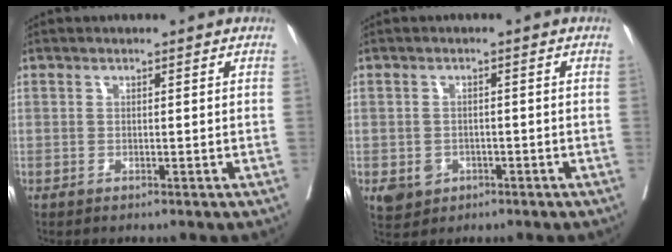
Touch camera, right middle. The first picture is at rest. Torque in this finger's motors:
{"motor_torque": [0.50, -0.45, 0.02, 0.00]}